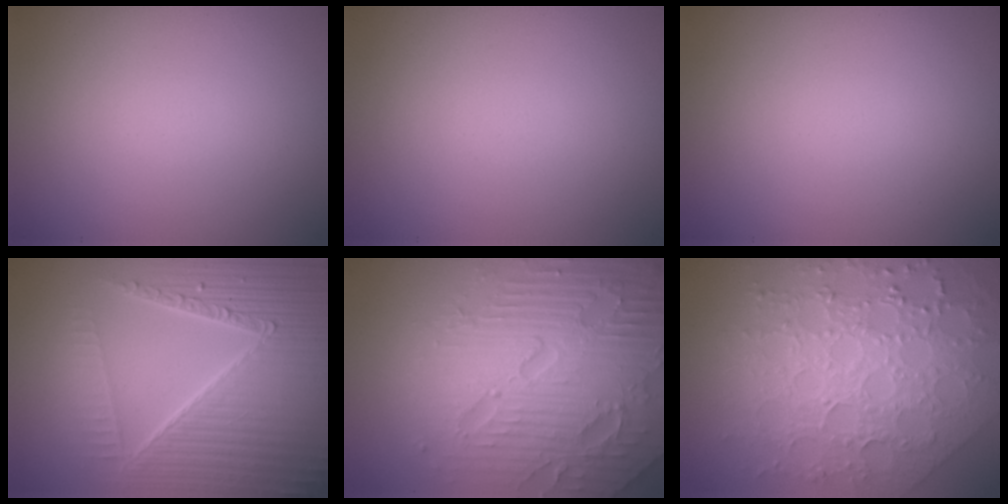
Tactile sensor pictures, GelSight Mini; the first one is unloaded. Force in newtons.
{"total": 0.0}
{"total": 0.0}
{"total": 8.7, "press": 6.1, "slide": 6.2}
{"total": 7.4, "press": 7.3, "slide": 1.6}
{"total": 8.5, "press": 6.1, "slide": 5.9}